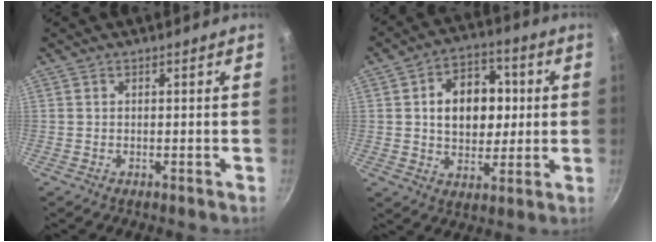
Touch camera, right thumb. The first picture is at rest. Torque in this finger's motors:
{"motor_torque": [-0.16, 0.57, 0.28, 0.36, 0.26]}